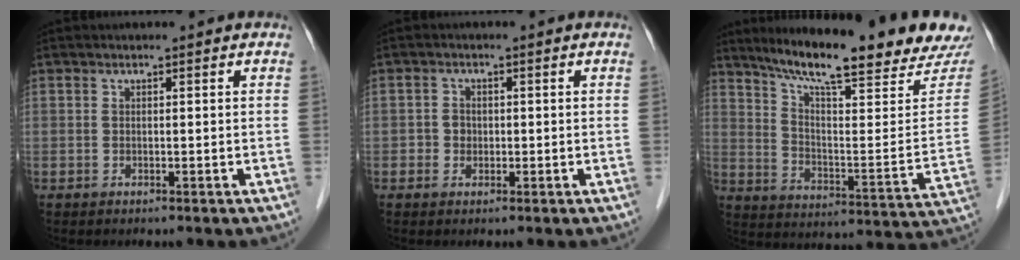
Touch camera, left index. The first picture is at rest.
{"total": 1.8, "force": [-0.2, 1.7, 0.6], "torque": [-0.008, 0.005, -0.004]}
{"total": 22.5, "force": [19.2, 1.3, 11.8], "torque": [-0.185, -0.052, 0.269]}